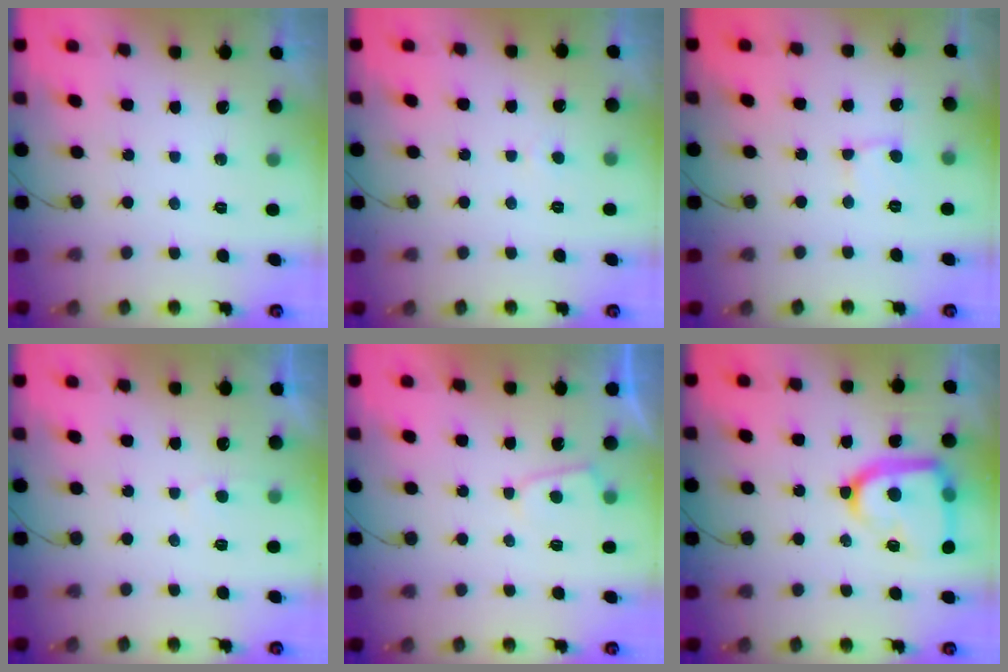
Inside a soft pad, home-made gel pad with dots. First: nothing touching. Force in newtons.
{"total": 2.0, "press": 2.0, "slide": 0.2}
{"total": 2.7, "press": 2.7, "slide": 0.2}
{"total": 2.9, "press": 2.8, "slide": 0.3}
{"total": 3.0, "press": 3.0, "slide": 0.5}
{"total": 16.7, "press": 16.6, "slide": 1.2}